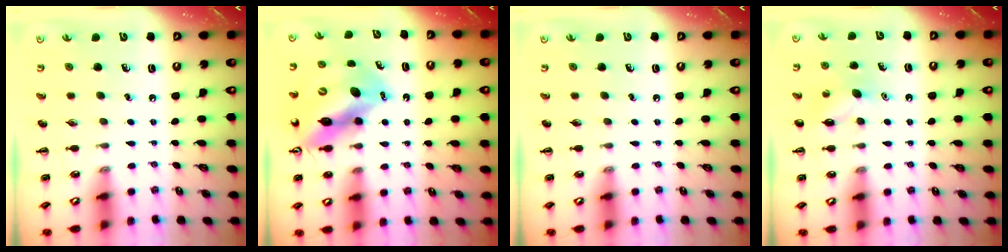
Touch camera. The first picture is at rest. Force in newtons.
{"total": 11.0, "press": 10.5, "slide": 3.4}
{"total": 0.0}
{"total": 6.4, "press": 6.2, "slide": 1.5}